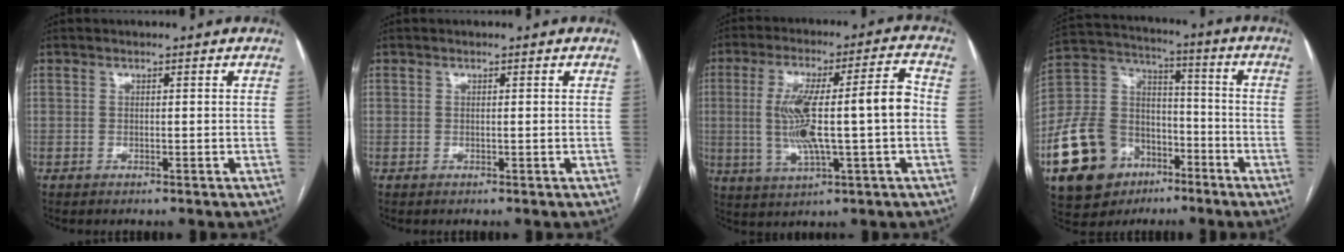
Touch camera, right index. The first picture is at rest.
{"total": 0.0}
{"total": 14.5, "force": [-0.6, 2.0, 14.3], "torque": [-0.257, 0.024, -0.006]}
{"total": 17.4, "force": [-8.4, 12.4, 8.8], "torque": [-0.192, 0.046, -0.143]}